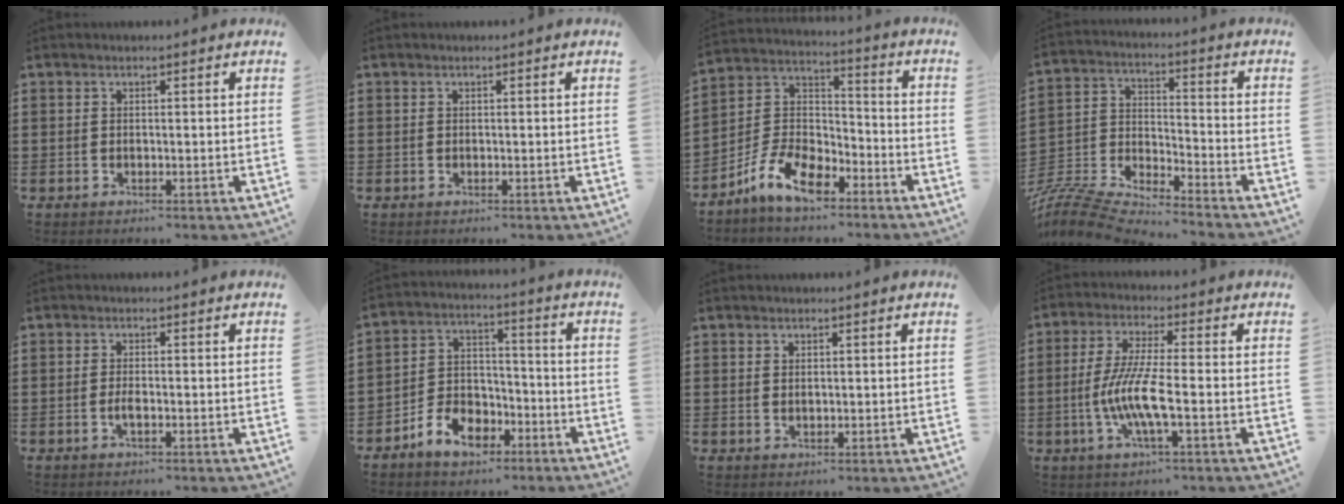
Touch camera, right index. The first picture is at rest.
{"total": 0.0}
{"total": 9.9, "force": [-6.7, 4.6, 5.5], "torque": [-0.136, 0.013, -0.134]}
{"total": 7.3, "force": [-7.1, 0.8, 1.4], "torque": [-0.049, -0.010, -0.149]}
{"total": 1.7, "force": [-0.6, 0.2, 1.6], "torque": [-0.031, -0.003, -0.009]}
{"total": 7.0, "force": [-4.4, 4.8, 2.6], "torque": [-0.066, 0.025, -0.084]}
{"total": 0.8, "force": [0.5, 0.4, 0.4], "torque": [-0.009, 0.004, 0.009]}
{"total": 7.9, "force": [-2.1, 1.1, 7.5], "torque": [-0.163, -0.014, -0.048]}